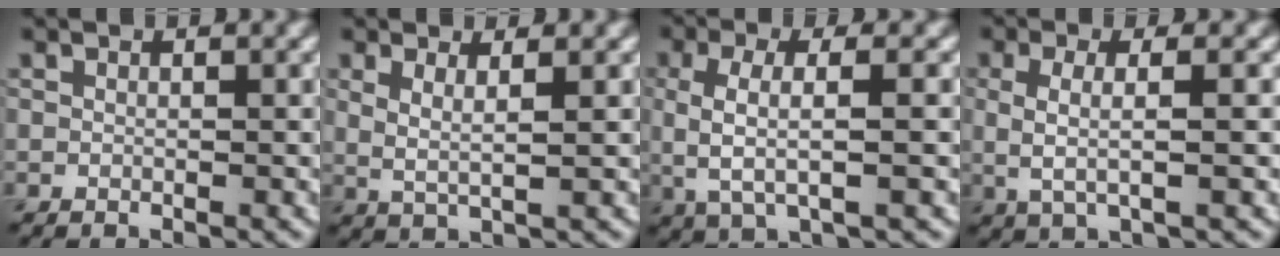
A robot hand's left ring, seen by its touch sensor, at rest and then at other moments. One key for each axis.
{"total": 2.1, "fx": 0.9, "fy": 0.6, "fz": 1.8, "tx": -0.031, "ty": -0.006, "tz": 0.017}
{"total": 4.3, "fx": -0.1, "fy": 1.4, "fz": 4.0, "tx": -0.081, "ty": 0.000, "tz": -0.002}
{"total": 3.1, "fx": 0.1, "fy": 0.9, "fz": 2.9, "tx": -0.057, "ty": -0.003, "tz": 0.001}